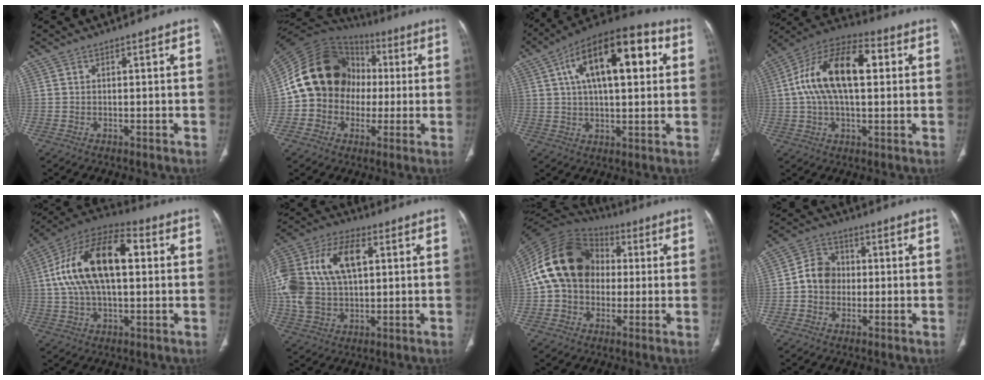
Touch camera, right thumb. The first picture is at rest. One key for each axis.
{"total": 18.0, "fx": 0.5, "fy": 15.6, "fz": 9.0, "tx": -0.132, "ty": 0.037, "tz": 0.012}
{"total": 20.6, "fx": 6.0, "fy": 9.1, "fz": 17.5, "tx": -0.262, "ty": 0.020, "tz": 0.085}
{"total": 18.4, "fx": 3.1, "fy": 9.3, "fz": 15.5, "tx": -0.272, "ty": 0.034, "tz": 0.045}
{"total": 20.8, "fx": 3.4, "fy": 10.7, "fz": 17.5, "tx": -0.311, "ty": 0.031, "tz": 0.050}
{"total": 22.7, "fx": 4.4, "fy": 13.5, "fz": 17.8, "tx": -0.385, "ty": 0.021, "tz": 0.077}
{"total": 18.4, "fx": 1.4, "fy": 14.3, "fz": 11.5, "tx": -0.200, "ty": 0.034, "tz": 0.017}
{"total": 7.2, "fx": -0.4, "fy": 6.2, "fz": 3.5, "tx": -0.039, "ty": 0.021, "tz": -0.019}